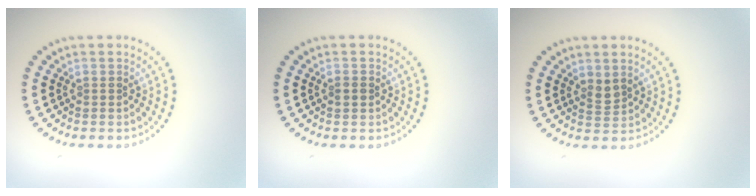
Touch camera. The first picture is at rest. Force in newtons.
{"total": 1.2, "press": 1.2, "slide": 0.2}
{"total": 1.5, "press": 1.2, "slide": 0.9}